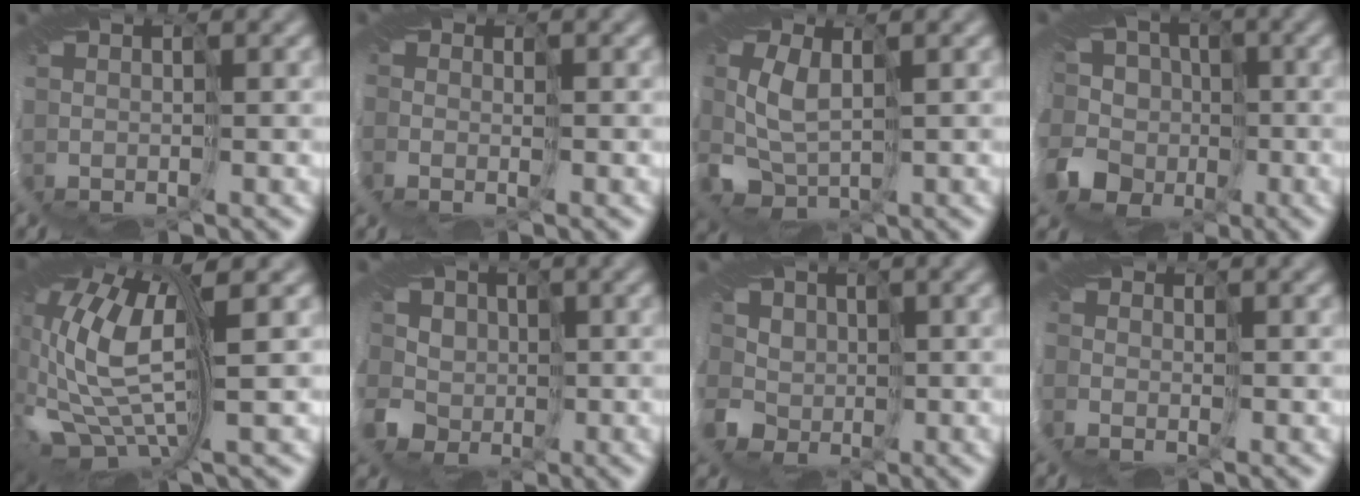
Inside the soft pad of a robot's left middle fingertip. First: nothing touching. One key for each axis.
{"total": 1.8, "fx": -1.1, "fy": 1.4, "fz": 0.5, "tx": -0.010, "ty": -0.015, "tz": -0.020}
{"total": 2.8, "fx": -0.3, "fy": 1.7, "fz": 2.1, "tx": -0.059, "ty": -0.006, "tz": -0.009}
{"total": 10.6, "fx": -2.7, "fy": 9.4, "fz": 4.1, "tx": -0.104, "ty": 0.012, "tz": -0.078}
{"total": 11.2, "fx": 0.1, "fy": 5.0, "fz": 10.1, "tx": -0.238, "ty": -0.018, "tz": 0.000}
{"total": 7.6, "fx": -0.5, "fy": 7.3, "fz": 2.3, "tx": -0.078, "ty": 0.013, "tz": -0.057}
{"total": 6.1, "fx": -0.4, "fy": 5.9, "fz": 1.4, "tx": -0.056, "ty": 0.013, "tz": -0.051}
{"total": 2.0, "fx": -1.0, "fy": 1.8, "fz": 0.3, "tx": -0.006, "ty": -0.011, "tz": -0.015}